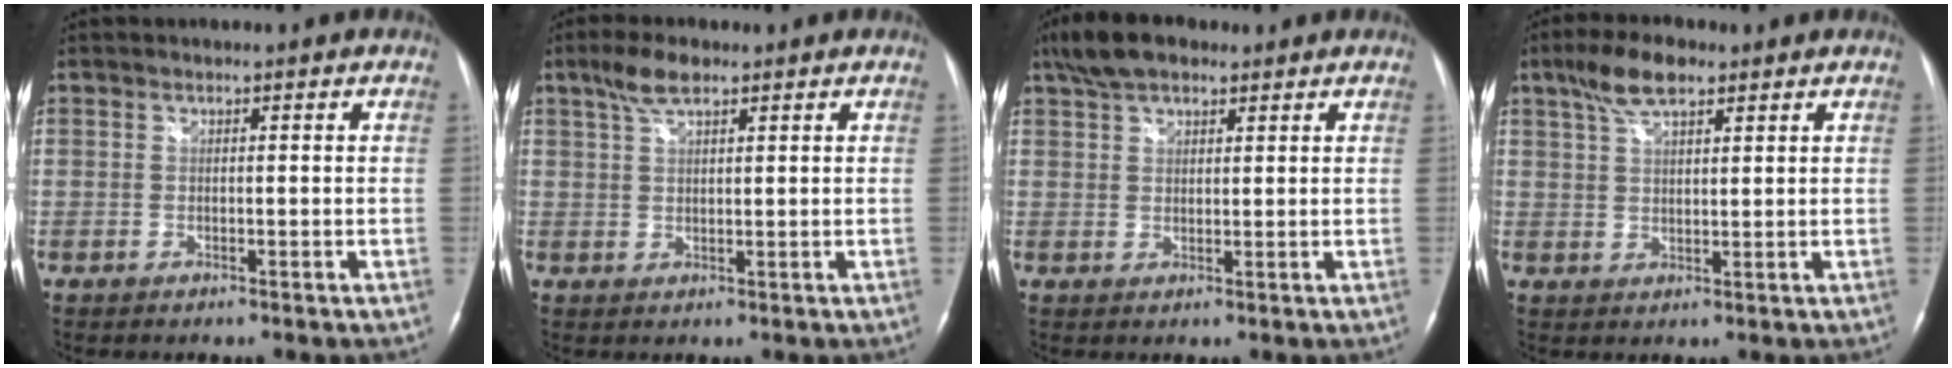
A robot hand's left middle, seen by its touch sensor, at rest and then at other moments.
{"total": 4.1, "force": [2.8, 1.3, 2.7], "torque": [-0.063, 0.010, 0.058]}
{"total": 6.7, "force": [4.8, 2.8, 3.8], "torque": [-0.077, 0.023, 0.088]}
{"total": 6.5, "force": [4.3, 2.3, 4.3], "torque": [-0.091, 0.016, 0.081]}